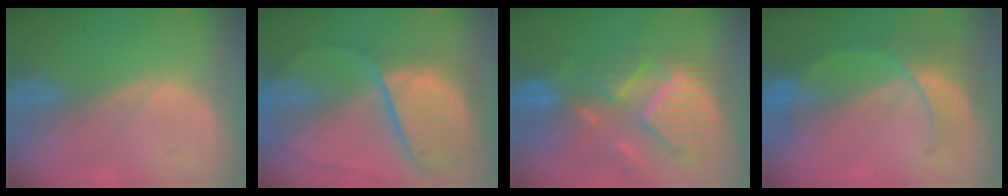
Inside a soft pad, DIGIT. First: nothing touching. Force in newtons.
{"total": 11.2, "press": 9.3, "slide": 6.3}
{"total": 12.1, "press": 10.5, "slide": 6.0}
{"total": 7.8, "press": 6.9, "slide": 3.7}